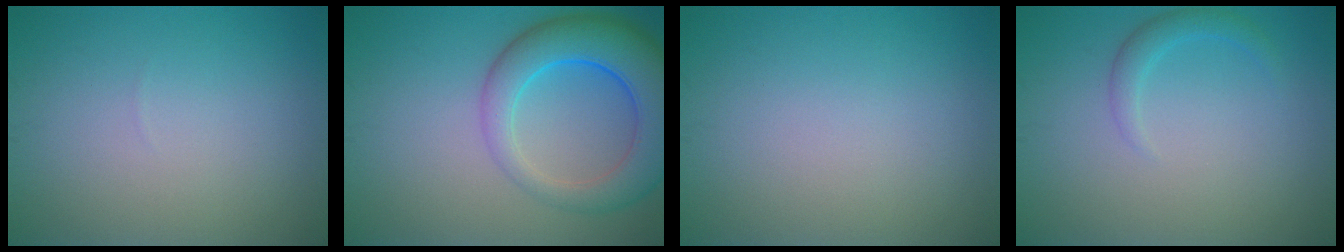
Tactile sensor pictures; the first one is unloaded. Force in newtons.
{"total": 8.1, "press": 8.1, "slide": 0.4}
{"total": 0.0}
{"total": 1.6, "press": 1.6, "slide": 0.1}